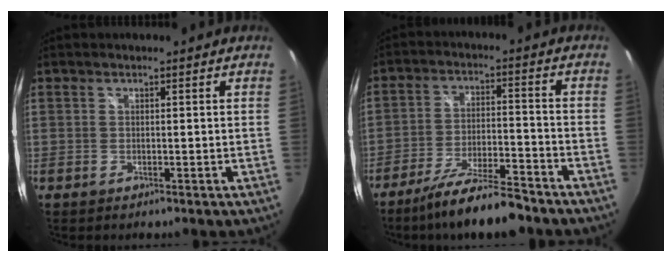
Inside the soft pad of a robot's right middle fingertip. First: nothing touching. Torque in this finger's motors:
{"motor_torque": [1.10, -1.04, 0.38, 0.16]}